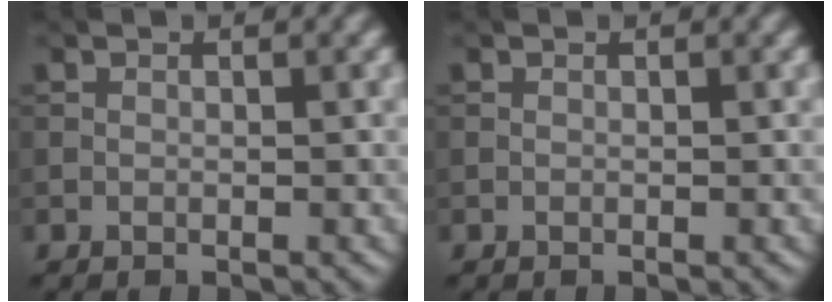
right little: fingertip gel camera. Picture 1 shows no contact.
{"total": 0.0}